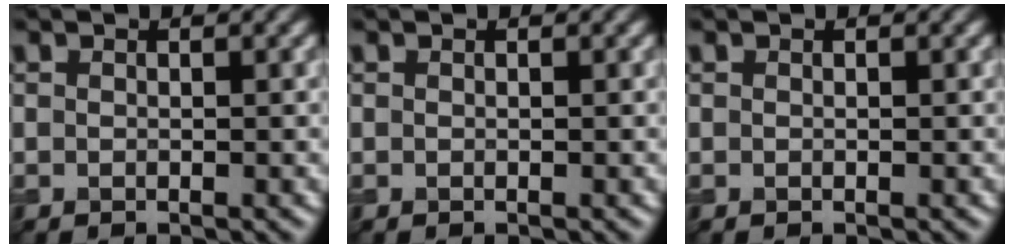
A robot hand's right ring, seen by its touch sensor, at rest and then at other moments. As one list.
[{"total": 0.0}, {"total": 0.0}]